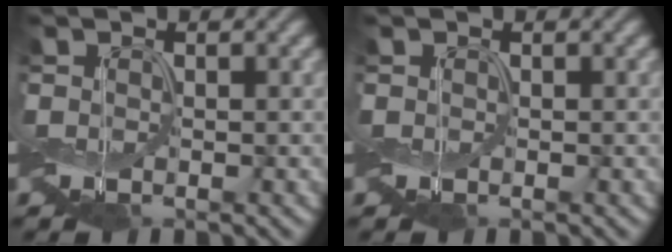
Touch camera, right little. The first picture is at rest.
{"total": 0.0}